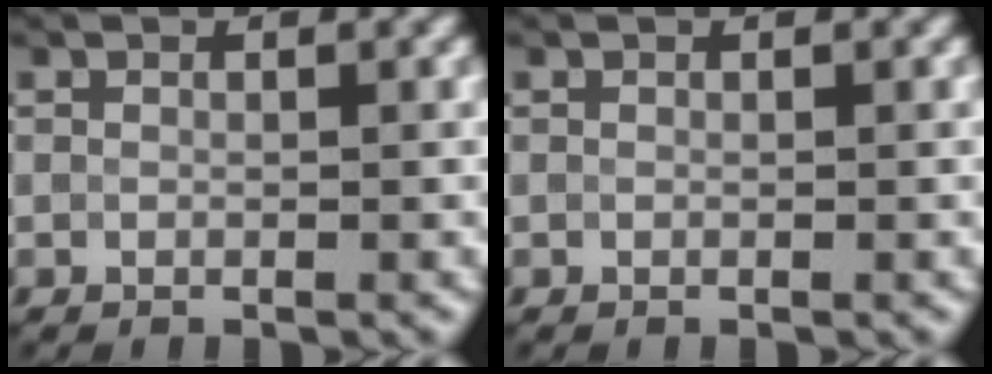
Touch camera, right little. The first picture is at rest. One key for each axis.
{"total": 0.0}